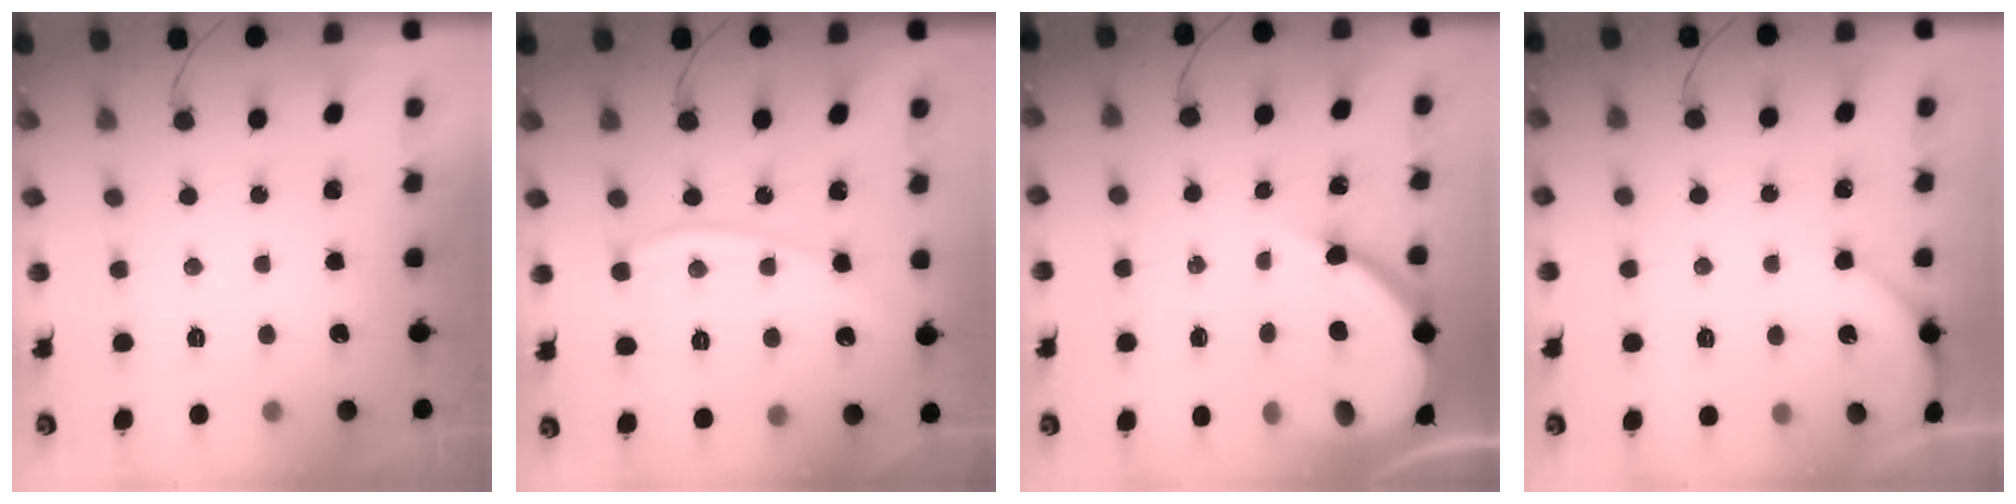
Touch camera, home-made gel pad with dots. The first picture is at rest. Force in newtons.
{"total": 10.7, "press": 10.6, "slide": 1.3}
{"total": 13.0, "press": 12.9, "slide": 1.4}
{"total": 3.2, "press": 3.2, "slide": 0.5}